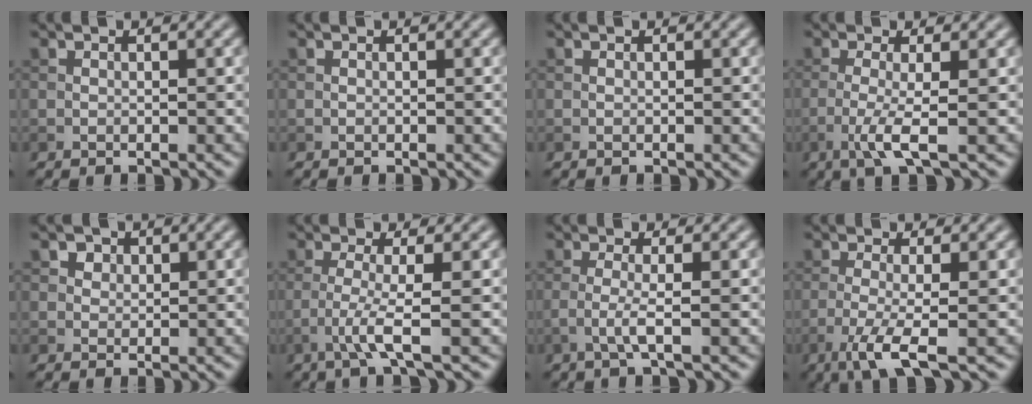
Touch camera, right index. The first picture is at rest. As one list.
[{"total": 0.0}, {"total": 0.0}, {"total": 3.5, "force": [-1.1, 0.5, 3.3], "torque": [-0.066, -0.002, -0.029]}, {"total": 2.7, "force": [1.6, 1.9, 1.1], "torque": [-0.024, -0.003, 0.026]}, {"total": 3.1, "force": [-1.2, 0.2, 2.9], "torque": [-0.061, 0.002, -0.033]}, {"total": 2.2, "force": [-0.6, 0.3, 2.1], "torque": [-0.045, 0.002, -0.021]}, {"total": 4.6, "force": [-1.9, 0.8, 4.0], "torque": [-0.077, -0.006, -0.046]}]